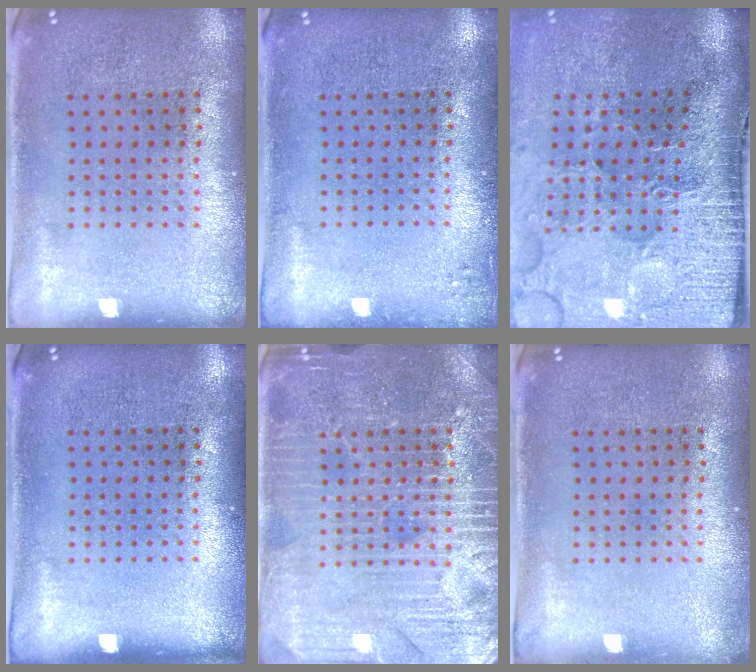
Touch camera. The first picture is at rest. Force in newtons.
{"total": 1.0, "press": 1.0, "slide": 0.2}
{"total": 5.0, "press": 4.1, "slide": 2.8}
{"total": 0.0}
{"total": 4.0, "press": 4.0, "slide": 0.5}
{"total": 0.6, "press": 0.6, "slide": 0.1}